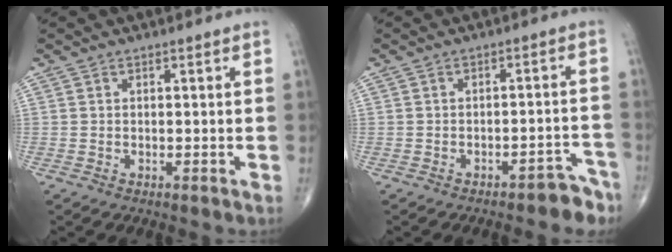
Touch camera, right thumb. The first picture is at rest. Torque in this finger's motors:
{"motor_torque": [1.16, 0.59, -0.02, -0.11, 0.14]}